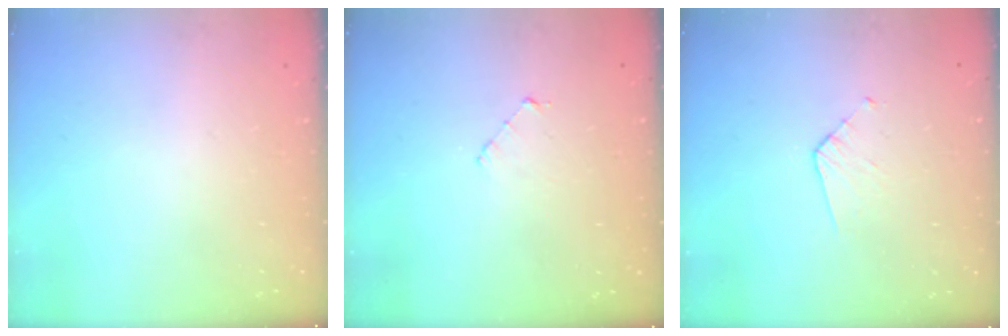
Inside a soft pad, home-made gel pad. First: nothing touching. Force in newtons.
{"total": 2.9, "press": 2.9, "slide": 0.2}
{"total": 3.9, "press": 3.9, "slide": 0.3}